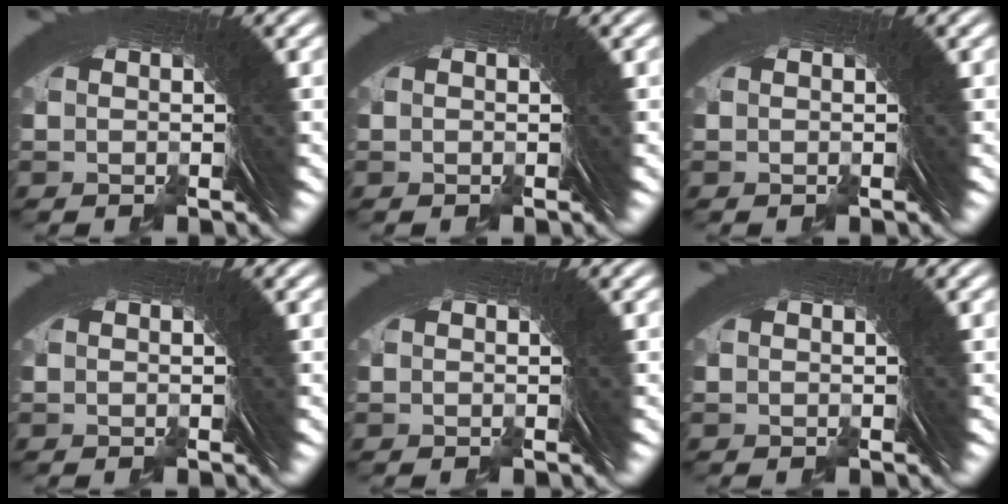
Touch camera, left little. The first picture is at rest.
{"total": 0.0}
{"total": 0.0}
{"total": 0.0}
{"total": 0.0}
{"total": 0.0}